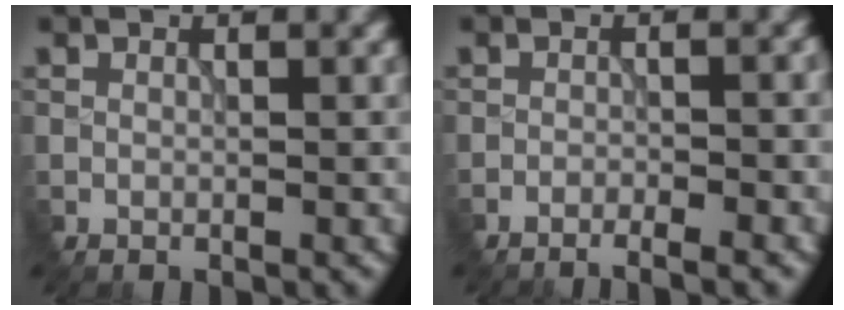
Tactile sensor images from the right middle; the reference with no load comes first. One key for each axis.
{"total": 2.5, "fx": -2.0, "fy": 0.1, "fz": 1.6, "tx": -0.018, "ty": 0.010, "tz": -0.031}